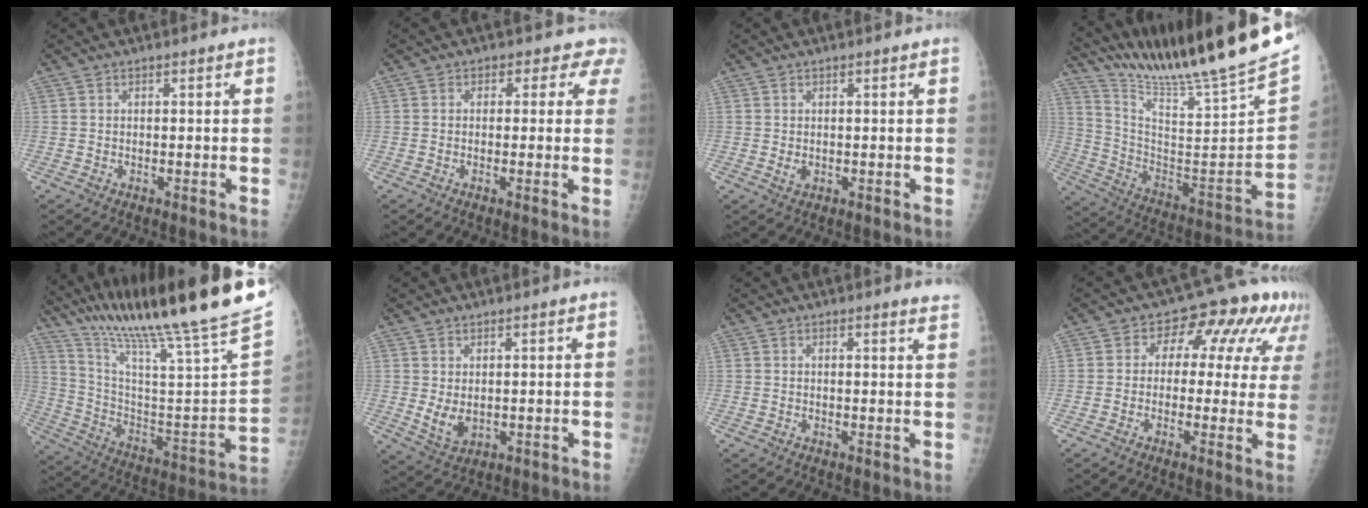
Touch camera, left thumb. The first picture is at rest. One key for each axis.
{"total": 3.4, "fx": 2.3, "fy": 2.5, "fz": 0.3, "tx": 0.029, "ty": -0.009, "tz": 0.001}
{"total": 1.7, "fx": 0.7, "fy": 0.9, "fz": 1.3, "tx": -0.023, "ty": -0.005, "tz": 0.015}
{"total": 28.4, "fx": 24.7, "fy": 0.5, "fz": 14.0, "tx": -0.216, "ty": -0.147, "tz": 0.389}
{"total": 30.4, "fx": 24.5, "fy": 0.1, "fz": 18.0, "tx": -0.283, "ty": -0.126, "tz": 0.379}
{"total": 4.7, "fx": 1.2, "fy": 2.6, "fz": 3.7, "tx": -0.062, "ty": -0.015, "tz": 0.032}
{"total": 2.8, "fx": 2.5, "fy": -0.1, "fz": 1.3, "tx": -0.016, "ty": -0.013, "tz": 0.019}
{"total": 12.7, "fx": 4.2, "fy": 7.8, "fz": 9.1, "tx": -0.064, "ty": 0.020, "tz": 0.040}